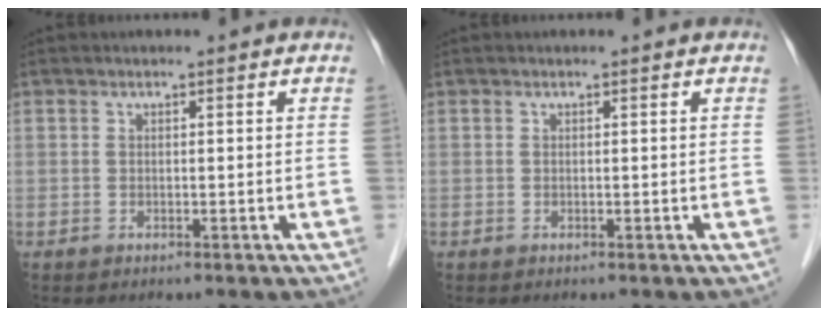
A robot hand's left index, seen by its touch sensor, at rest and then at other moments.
{"total": 0.0}